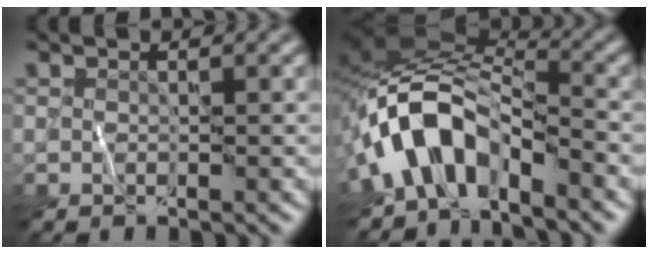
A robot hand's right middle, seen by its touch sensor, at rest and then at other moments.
{"total": 8.1, "force": [-4.2, 4.7, 5.1], "torque": [-0.075, 0.002, -0.080]}